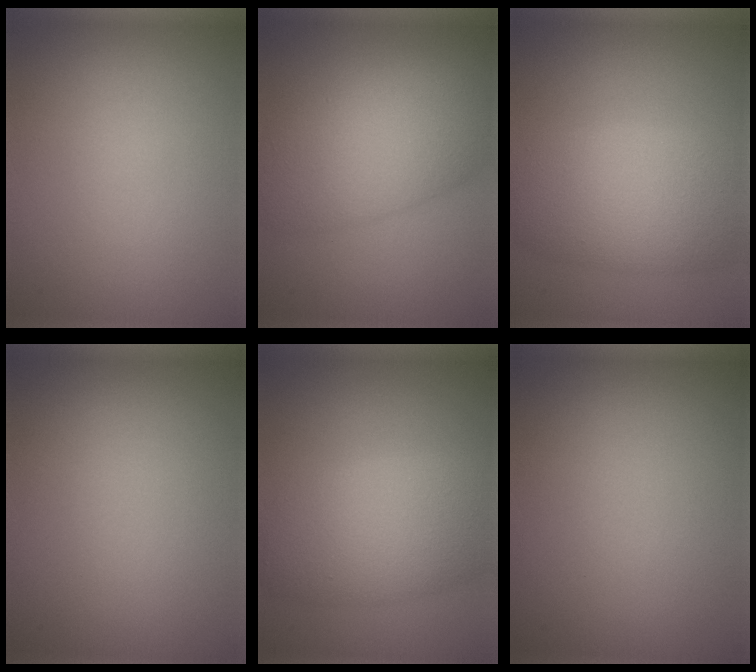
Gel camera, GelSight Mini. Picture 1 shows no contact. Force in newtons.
{"total": 7.7, "press": 7.7, "slide": 0.4}
{"total": 7.5, "press": 7.5, "slide": 0.2}
{"total": 0.0}
{"total": 7.0, "press": 7.0, "slide": 0.3}
{"total": 0.0}